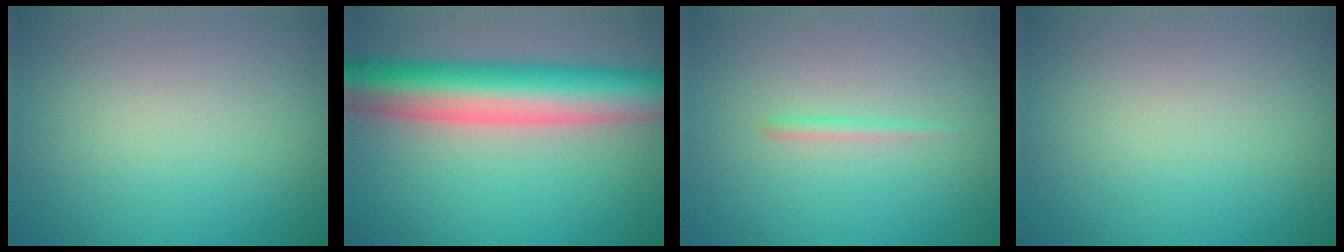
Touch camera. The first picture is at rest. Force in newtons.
{"total": 10.1, "press": 10.1, "slide": 0.4}
{"total": 0.8, "press": 0.8, "slide": 0.1}
{"total": 0.0}